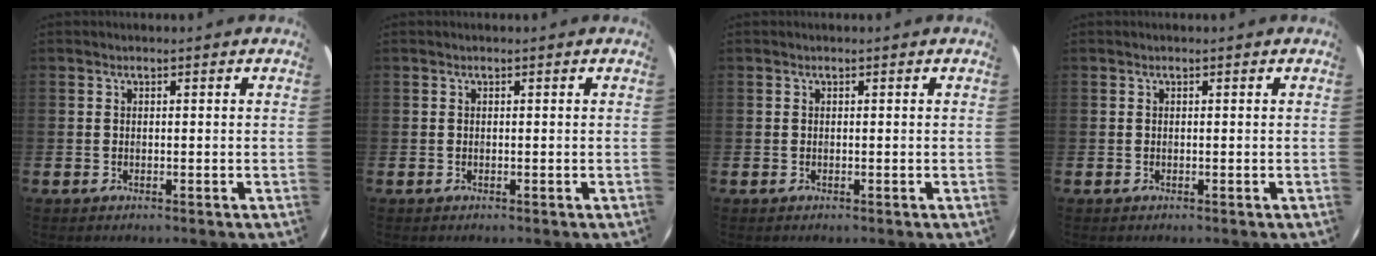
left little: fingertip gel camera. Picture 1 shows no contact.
{"total": 0.0}
{"total": 0.0}
{"total": 0.0}